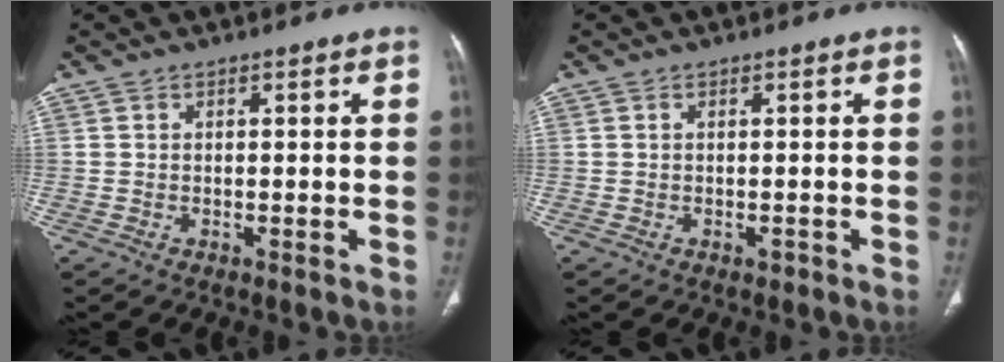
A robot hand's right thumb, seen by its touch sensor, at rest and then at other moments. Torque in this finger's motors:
{"motor_torque": [-0.21, 0.00, -0.02, -0.08, -0.03]}